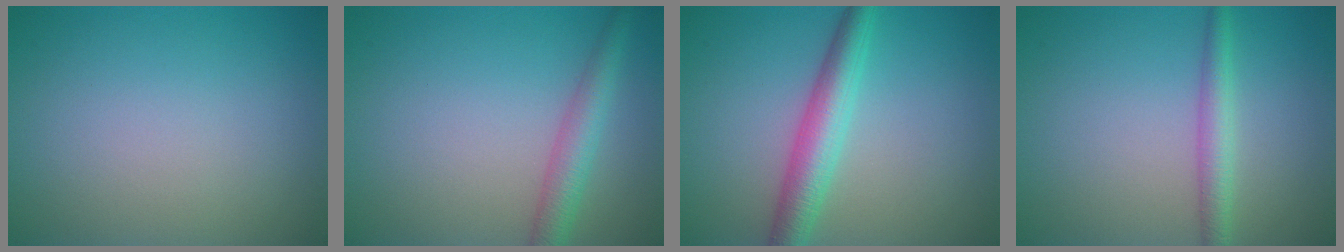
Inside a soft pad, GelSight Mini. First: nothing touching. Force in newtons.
{"total": 3.2, "press": 3.1, "slide": 0.2}
{"total": 4.4, "press": 4.4, "slide": 0.1}
{"total": 2.4, "press": 2.4, "slide": 0.0}